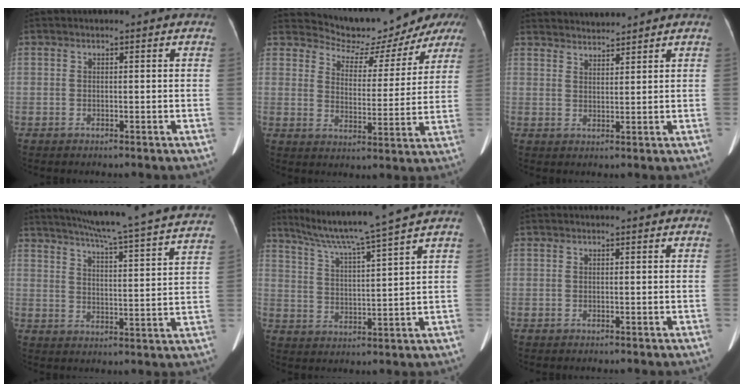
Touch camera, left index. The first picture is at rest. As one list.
[{"total": 11.3, "force": [10.7, 3.4, 1.7], "torque": [-0.023, 0.004, 0.136]}, {"total": 4.1, "force": [4.1, 0.1, -0.1], "torque": [-0.005, 0.019, 0.074]}, {"total": 27.6, "force": [24.9, 0.4, 11.8], "torque": [-0.191, -0.053, 0.310]}, {"total": 12.5, "force": [10.5, -2.5, 6.2], "torque": [-0.108, -0.004, 0.172]}, {"total": 0.0}]